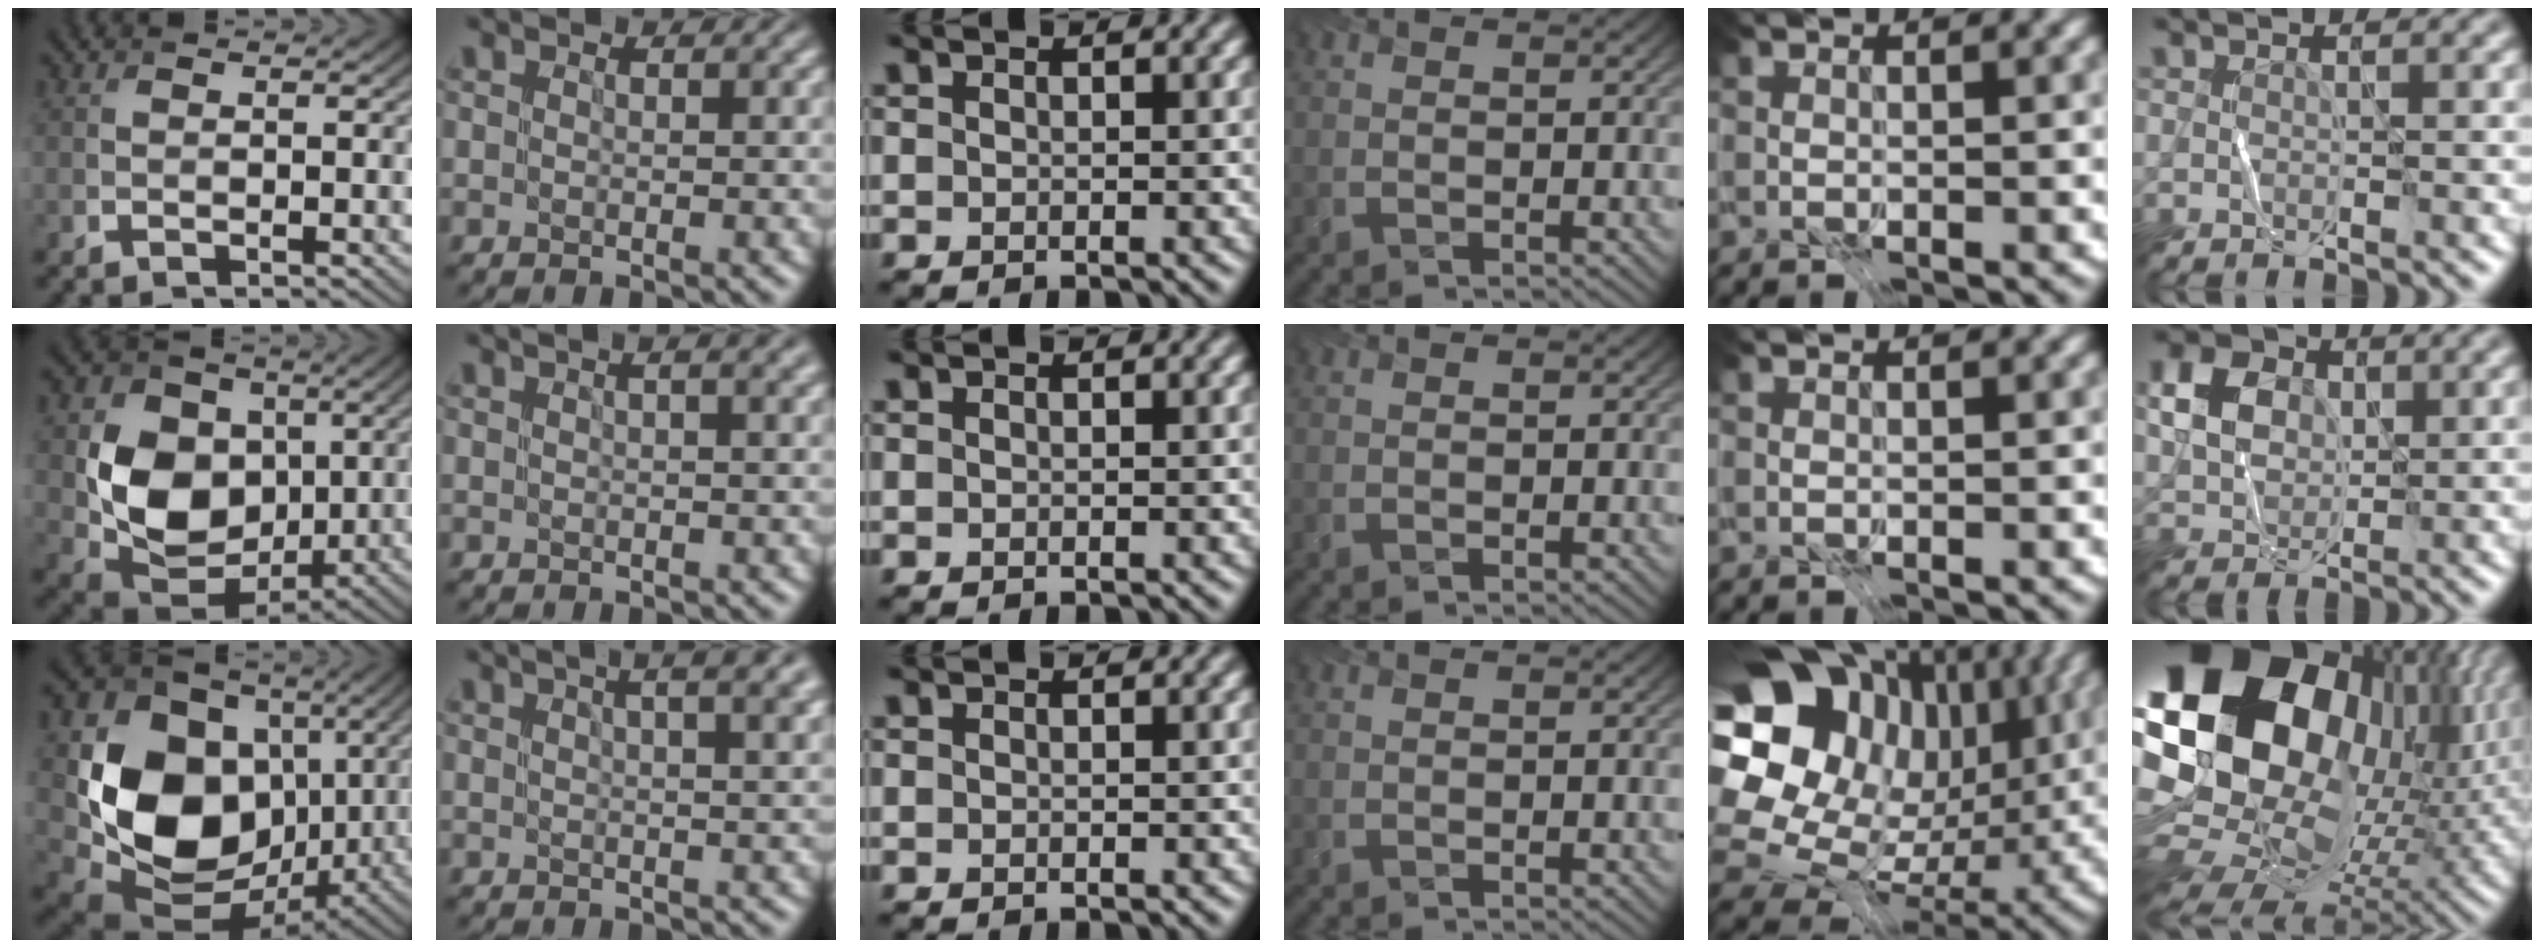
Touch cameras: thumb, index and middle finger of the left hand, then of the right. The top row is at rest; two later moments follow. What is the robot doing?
{"motion": "fold", "object": "receipt paper"}